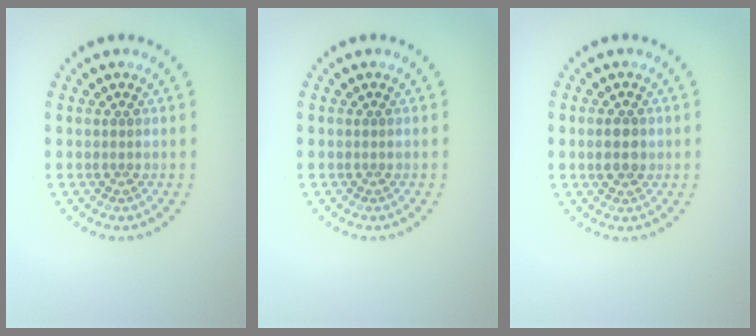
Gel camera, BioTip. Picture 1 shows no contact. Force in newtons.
{"total": 0.0}
{"total": 2.6, "press": 2.6, "slide": 0.1}